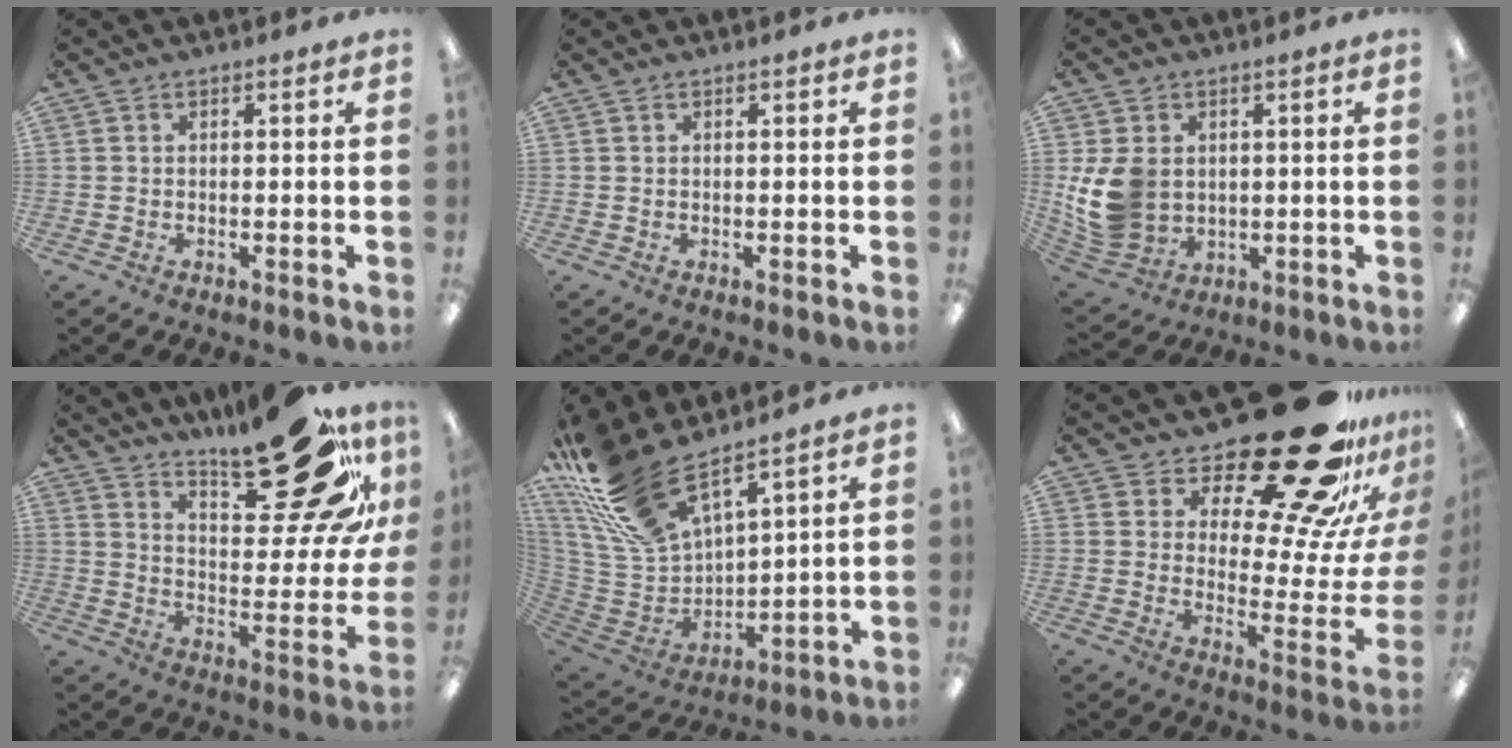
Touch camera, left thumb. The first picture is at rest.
{"total": 0.0}
{"total": 12.1, "force": [0.9, 9.8, 7.2], "torque": [-0.164, 0.008, 0.022]}
{"total": 26.6, "force": [17.1, 10.1, 17.7], "torque": [-0.218, -0.107, 0.274]}
{"total": 21.5, "force": [16.2, 8.1, 11.6], "torque": [-0.266, -0.102, 0.296]}
{"total": 28.8, "force": [19.3, 10.0, 19.0], "torque": [-0.246, -0.148, 0.331]}